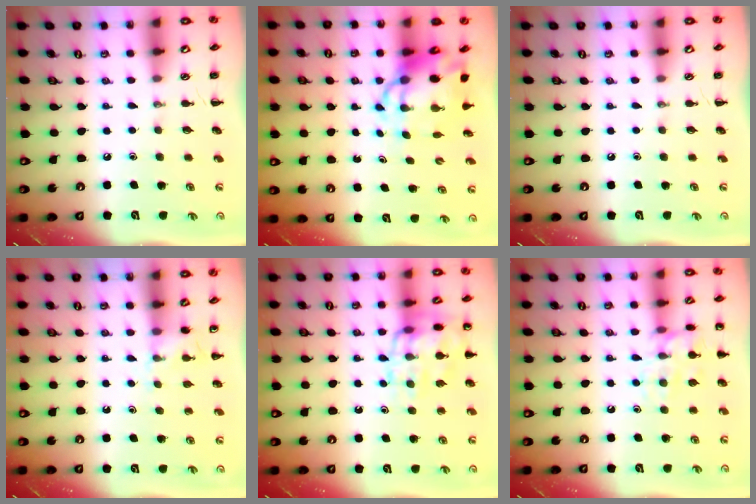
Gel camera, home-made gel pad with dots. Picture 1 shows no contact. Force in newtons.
{"total": 8.5, "press": 8.2, "slide": 2.2}
{"total": 0.0}
{"total": 6.3, "press": 6.1, "slide": 1.5}
{"total": 13.8, "press": 13.7, "slide": 1.5}
{"total": 12.5, "press": 12.5, "slide": 0.6}